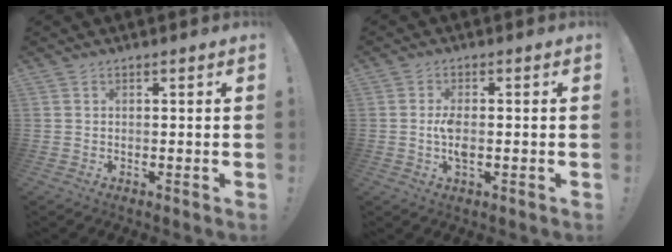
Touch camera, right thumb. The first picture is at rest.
{"total": 4.4, "force": [-0.4, 1.6, 4.1], "torque": [-0.081, -0.003, -0.012]}